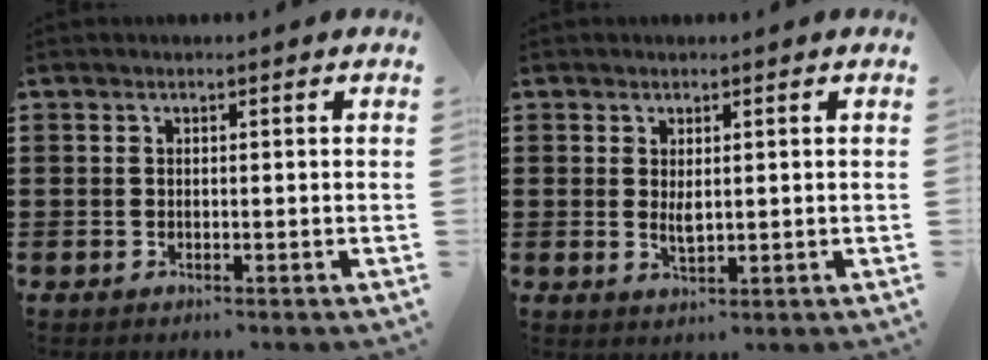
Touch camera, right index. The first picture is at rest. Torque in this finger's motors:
{"motor_torque": [1.12, 1.02, 0.16, 0.02]}